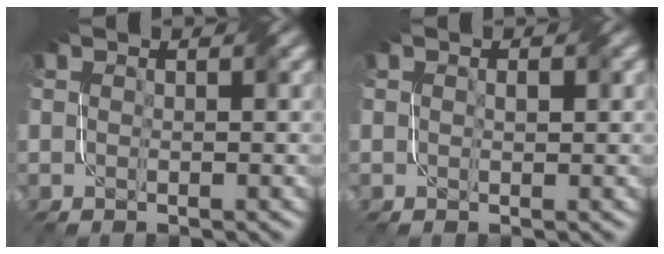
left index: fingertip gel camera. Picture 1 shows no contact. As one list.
[{"total": 0.6, "force": [0.1, 0.3, 0.5], "torque": [-0.002, 0.004, 0.007]}]